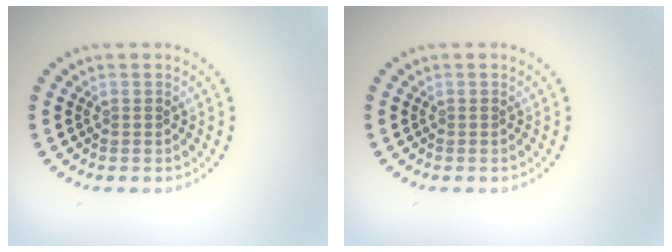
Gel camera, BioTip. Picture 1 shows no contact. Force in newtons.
{"total": 0.0}